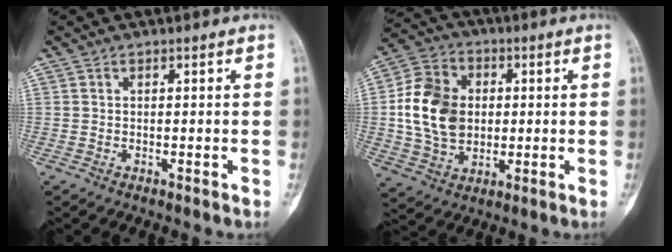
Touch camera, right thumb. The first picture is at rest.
{"total": 14.2, "force": [0.7, 10.9, 9.0], "torque": [-0.147, 0.010, 0.013]}